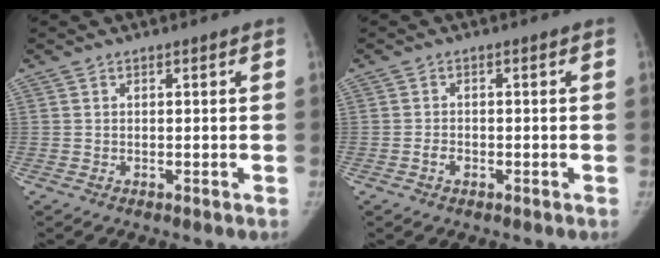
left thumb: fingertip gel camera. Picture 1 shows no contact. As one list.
[{"total": 1.7, "force": [-1.0, 1.2, 0.7], "torque": [-0.012, 0.010, -0.019]}]